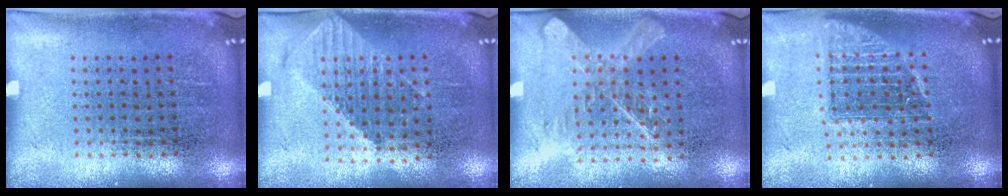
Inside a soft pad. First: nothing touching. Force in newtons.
{"total": 1.1, "press": 1.0, "slide": 0.4}
{"total": 1.5, "press": 1.3, "slide": 0.7}
{"total": 1.4, "press": 1.1, "slide": 0.8}